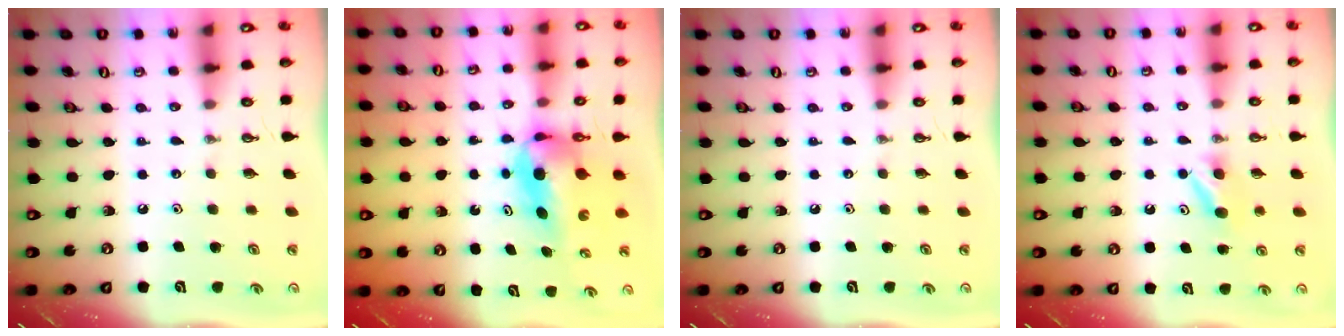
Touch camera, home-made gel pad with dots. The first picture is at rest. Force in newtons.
{"total": 6.8, "press": 6.5, "slide": 2.3}
{"total": 0.0}
{"total": 4.7, "press": 4.6, "slide": 0.7}